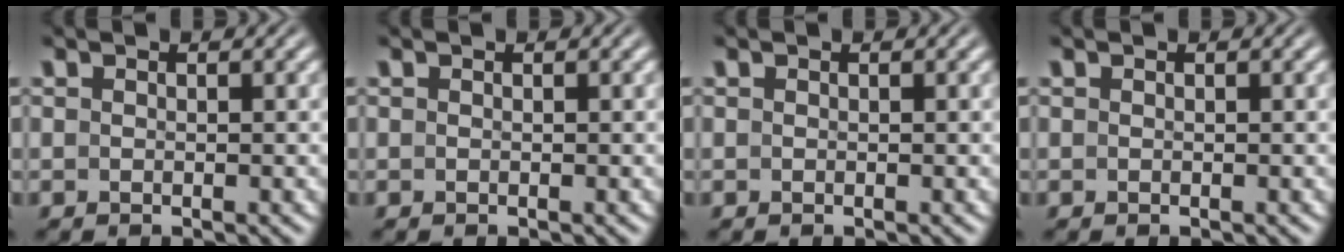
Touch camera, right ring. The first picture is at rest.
{"total": 0.0}
{"total": 0.0}
{"total": 0.0}